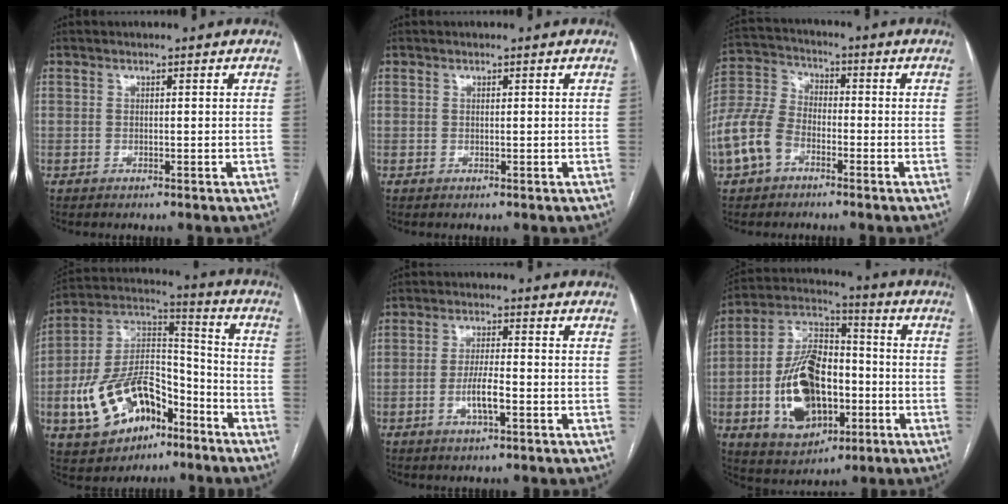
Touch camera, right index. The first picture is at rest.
{"total": 0.0}
{"total": 9.6, "force": [-4.4, 6.1, 5.9], "torque": [-0.161, 0.016, -0.091]}
{"total": 17.5, "force": [-7.9, 9.5, 12.4], "torque": [-0.249, 0.028, -0.131]}
{"total": 4.7, "force": [-1.7, 0.8, 4.3], "torque": [-0.085, 0.000, -0.030]}
{"total": 17.1, "force": [-3.8, 9.7, 13.5], "torque": [-0.273, 0.016, -0.055]}